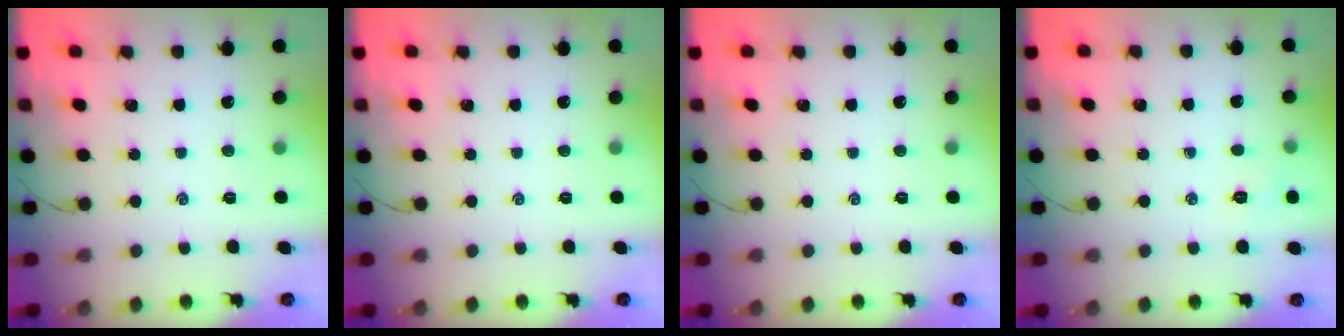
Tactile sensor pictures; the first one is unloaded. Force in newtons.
{"total": 0.0}
{"total": 0.0}
{"total": 4.2, "press": 4.0, "slide": 0.9}